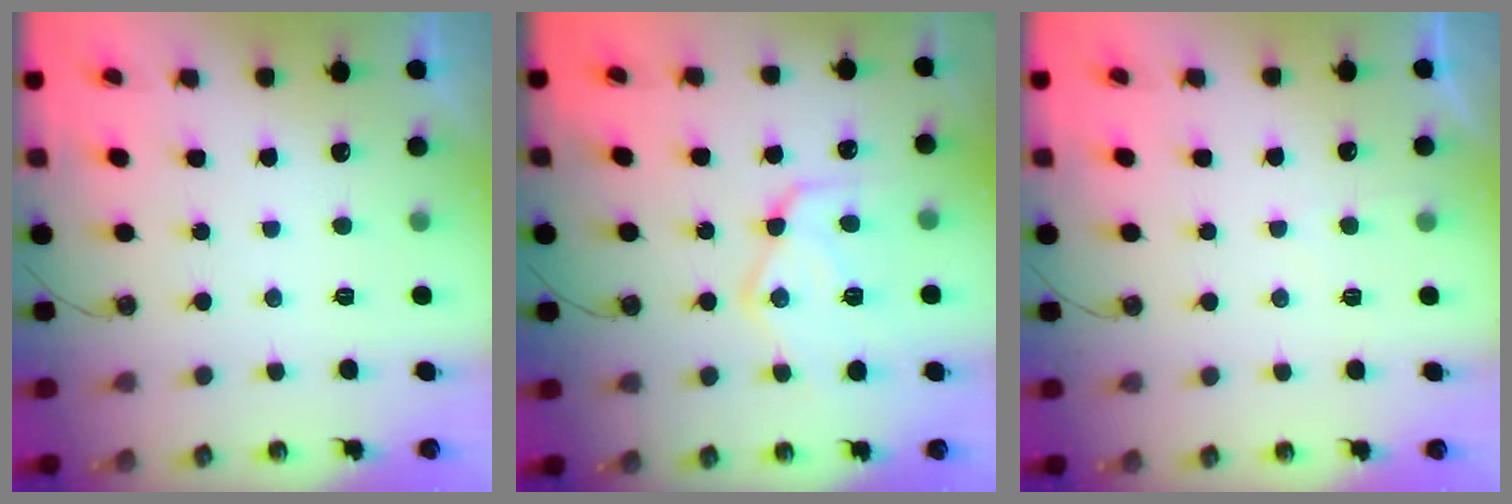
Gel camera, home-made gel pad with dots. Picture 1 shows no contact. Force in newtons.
{"total": 15.3, "press": 15.3, "slide": 1.4}
{"total": 2.0, "press": 2.0, "slide": 0.3}